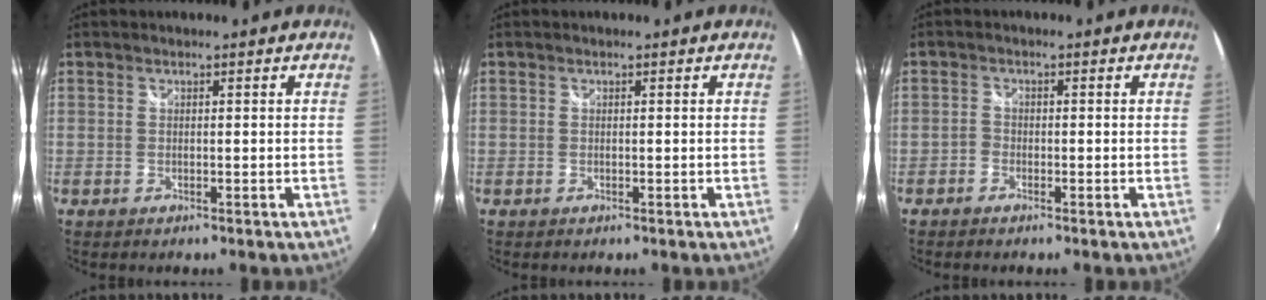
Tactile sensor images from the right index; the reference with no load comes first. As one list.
[{"total": 0.0}, {"total": 1.5, "force": [-1.2, 0.8, 0.3], "torque": [-0.013, -0.001, -0.028]}]